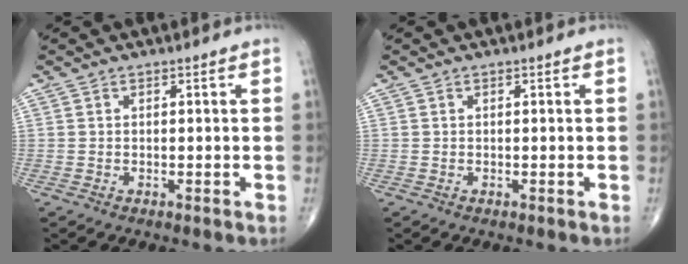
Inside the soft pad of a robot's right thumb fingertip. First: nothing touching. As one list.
[{"total": 0.0}]